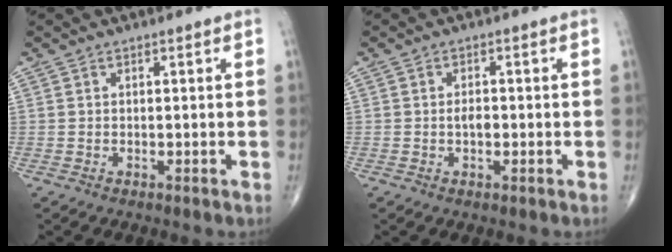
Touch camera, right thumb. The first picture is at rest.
{"total": 2.2, "force": [-0.3, 1.3, 1.8], "torque": [-0.028, 0.002, -0.008]}